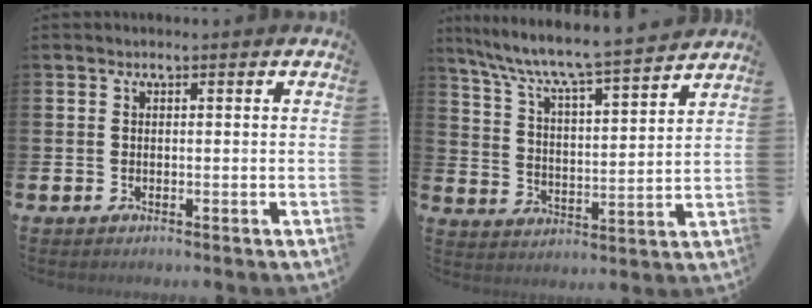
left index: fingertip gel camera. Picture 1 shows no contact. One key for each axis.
{"total": 8.1, "fx": 7.5, "fy": 0.3, "fz": 2.8, "tx": -0.086, "ty": -0.062, "tz": 0.125}